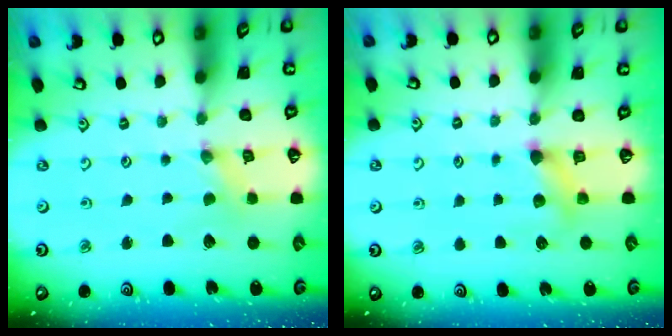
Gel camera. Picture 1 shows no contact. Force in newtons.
{"total": 5.6, "press": 5.6, "slide": 0.4}